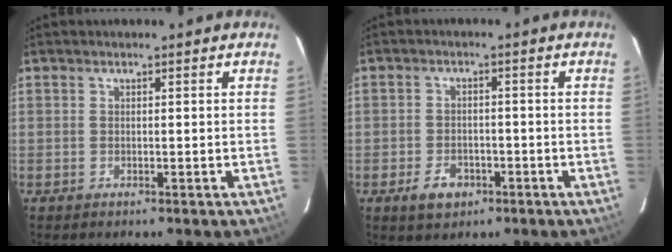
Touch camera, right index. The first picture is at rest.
{"total": 5.1, "force": [-2.6, 3.6, 2.4], "torque": [-0.056, 0.007, -0.035]}